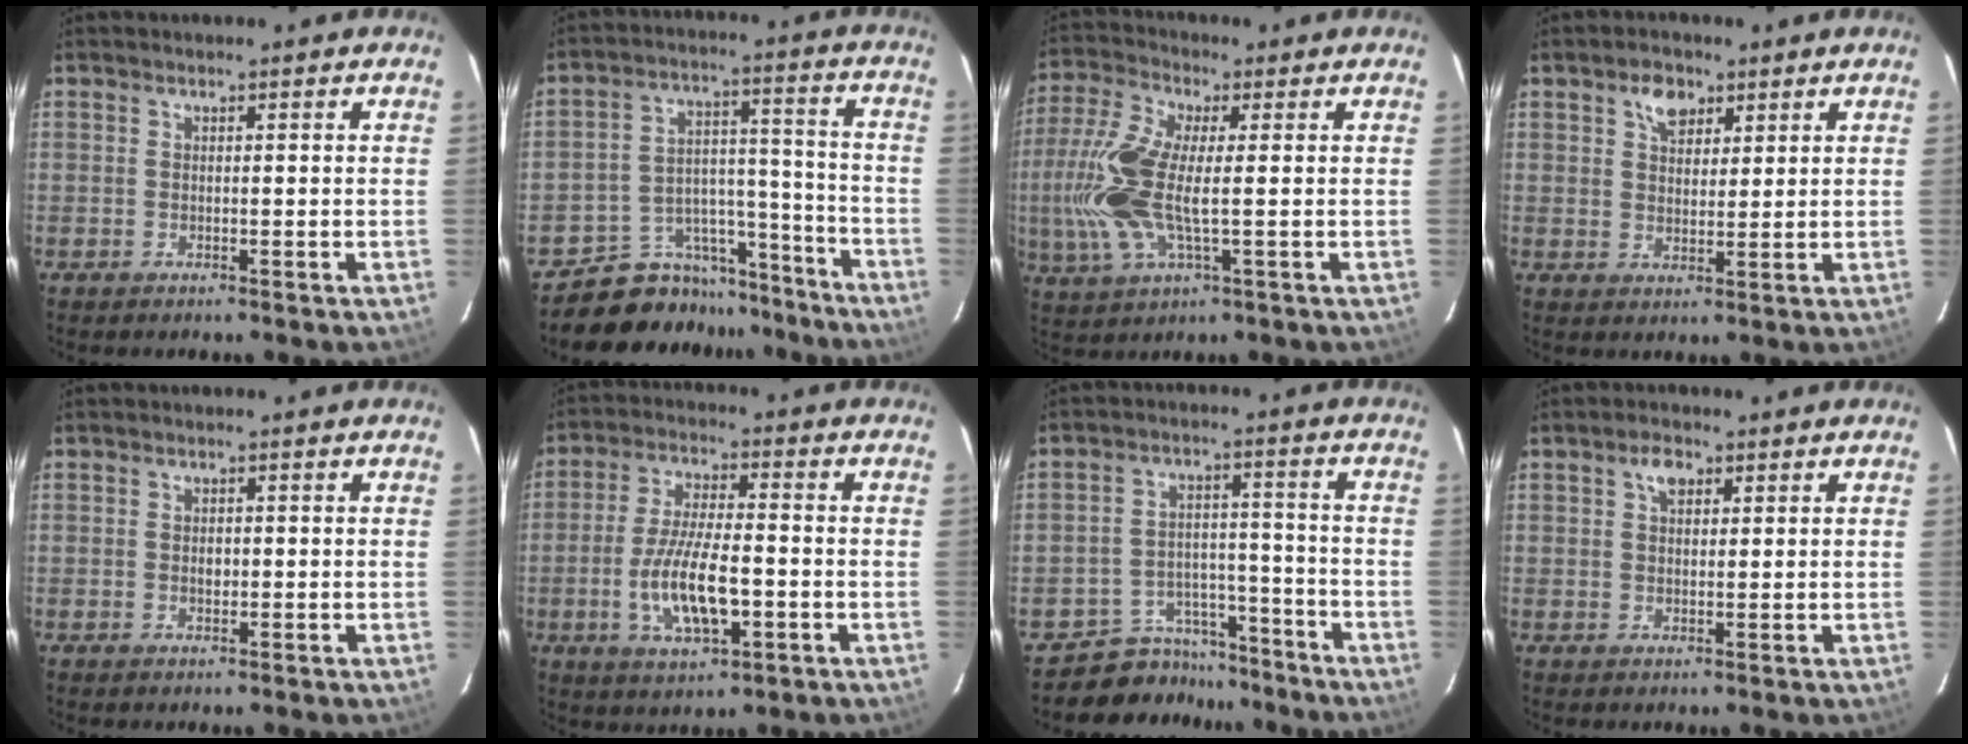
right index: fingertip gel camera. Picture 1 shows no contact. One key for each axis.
{"total": 13.0, "fx": -11.5, "fy": 6.0, "fz": -0.1, "tx": 0.000, "ty": 0.071, "tz": -0.173}
{"total": 14.1, "fx": -0.5, "fy": 5.0, "fz": 13.1, "tx": -0.289, "ty": 0.003, "tz": -0.014}
{"total": 4.7, "fx": 2.6, "fy": 3.0, "fz": 2.5, "tx": -0.032, "ty": 0.010, "tz": 0.048}
{"total": 1.3, "fx": -0.1, "fy": 0.9, "fz": 0.8, "tx": -0.013, "ty": 0.003, "tz": -0.002}
{"total": 11.6, "fx": -3.2, "fy": 3.8, "fz": 10.5, "tx": -0.209, "ty": -0.007, "tz": -0.055}
{"total": 9.3, "fx": -8.0, "fy": 4.7, "fz": -0.5, "tx": -0.003, "ty": 0.043, "tz": -0.121}
{"total": 3.0, "fx": 1.4, "fy": 1.9, "fz": 1.9, "tx": -0.031, "ty": 0.010, "tz": 0.024}